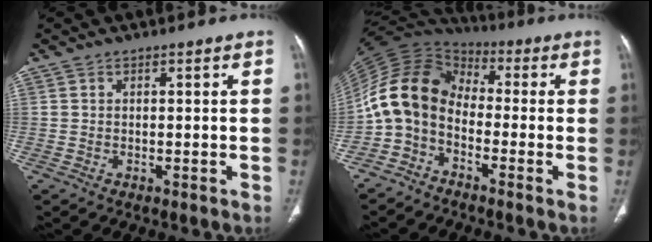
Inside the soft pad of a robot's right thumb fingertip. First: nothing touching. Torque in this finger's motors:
{"motor_torque": [2.24, 2.54, 1.63, -0.90, 0.20]}